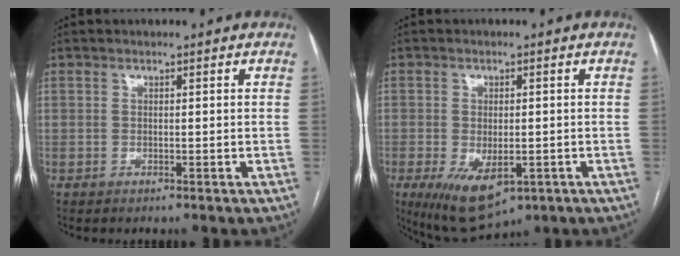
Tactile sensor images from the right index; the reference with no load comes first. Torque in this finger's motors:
{"motor_torque": [1.46, -0.68, 0.50, 0.12]}